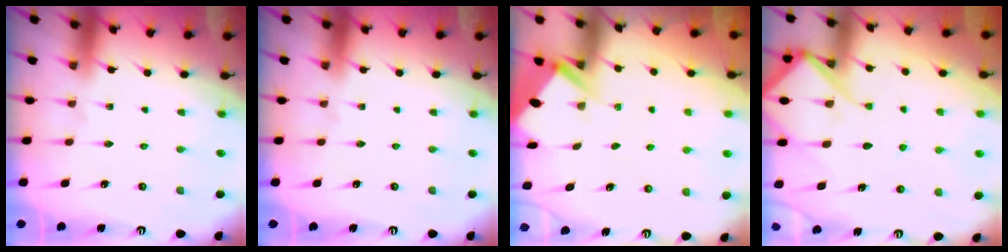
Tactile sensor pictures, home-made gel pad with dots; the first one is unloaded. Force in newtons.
{"total": 0.0}
{"total": 2.9, "press": 2.9, "slide": 0.4}
{"total": 10.7, "press": 10.6, "slide": 1.1}